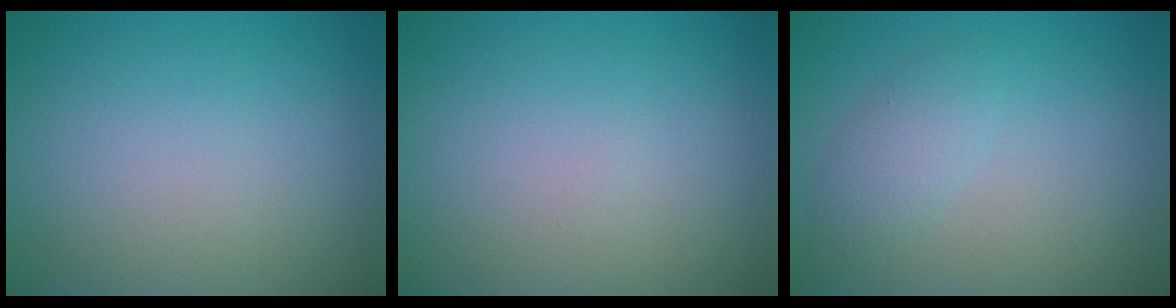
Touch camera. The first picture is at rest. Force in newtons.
{"total": 0.0}
{"total": 2.0, "press": 2.0, "slide": 0.2}